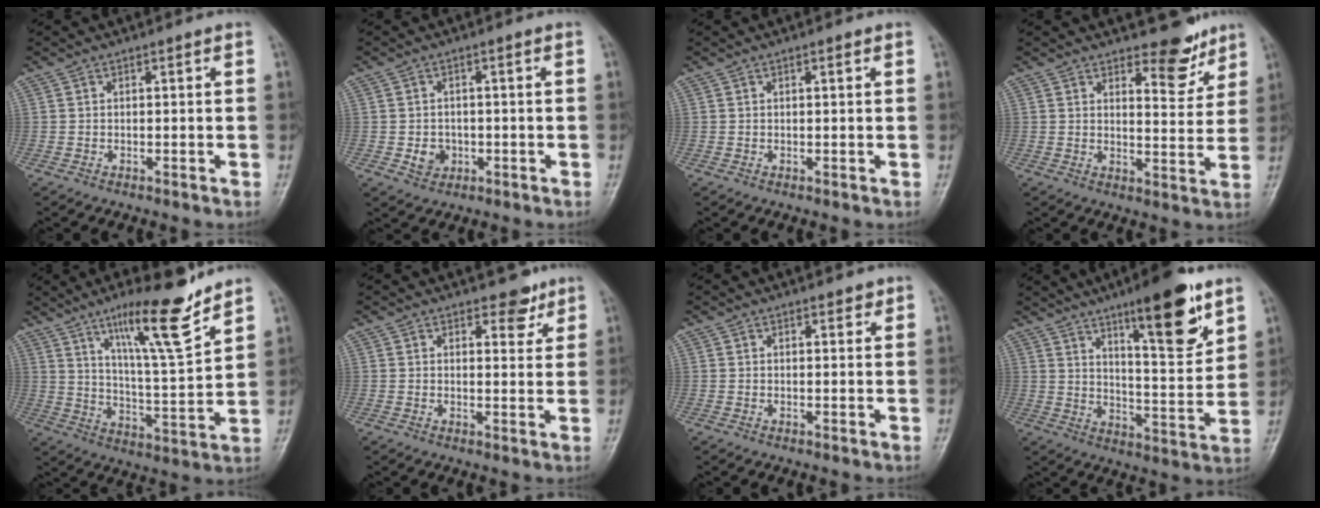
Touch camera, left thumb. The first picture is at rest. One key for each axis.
{"total": 3.4, "fx": -0.9, "fy": 3.0, "fz": 1.5, "tx": -0.010, "ty": 0.004, "tz": -0.009}
{"total": 0.7, "fx": 0.3, "fy": 0.1, "fz": 0.6, "tx": -0.011, "ty": 0.001, "tz": 0.004}
{"total": 7.2, "fx": 5.5, "fy": 3.0, "fz": 3.7, "tx": -0.019, "ty": -0.042, "tz": 0.078}
{"total": 15.4, "fx": 10.4, "fy": 2.1, "fz": 11.1, "tx": -0.170, "ty": -0.068, "tz": 0.179}
{"total": 4.0, "fx": 2.9, "fy": 2.1, "fz": 1.9, "tx": -0.001, "ty": -0.017, "tz": 0.038}
{"total": 1.3, "fx": 0.9, "fy": 0.6, "fz": 0.7, "tx": -0.004, "ty": -0.005, "tz": 0.010}
{"total": 16.0, "fx": 9.5, "fy": 3.8, "fz": 12.3, "tx": -0.158, "ty": -0.061, "tz": 0.150}